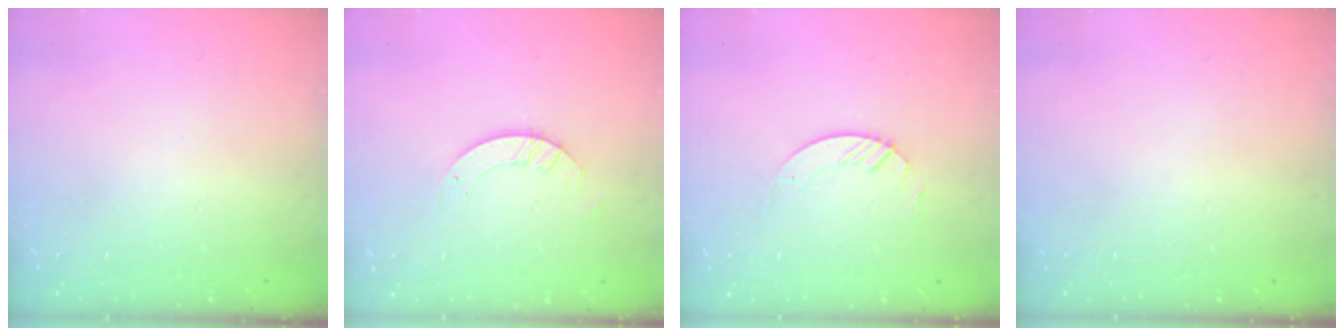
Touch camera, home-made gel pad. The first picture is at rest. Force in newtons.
{"total": 4.0, "press": 4.0, "slide": 0.2}
{"total": 3.5, "press": 3.5, "slide": 0.3}
{"total": 0.0}